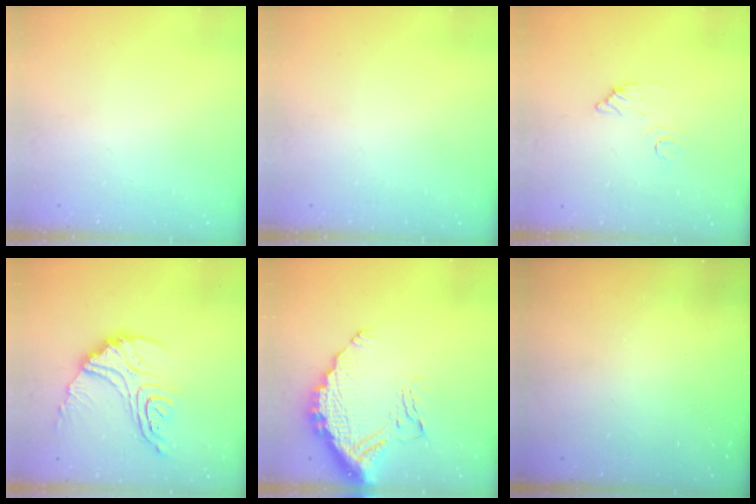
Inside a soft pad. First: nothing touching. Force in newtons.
{"total": 0.0}
{"total": 5.0, "press": 5.0, "slide": 0.3}
{"total": 18.5, "press": 18.5, "slide": 1.6}
{"total": 14.0, "press": 13.9, "slide": 0.9}
{"total": 3.0, "press": 3.0, "slide": 0.1}